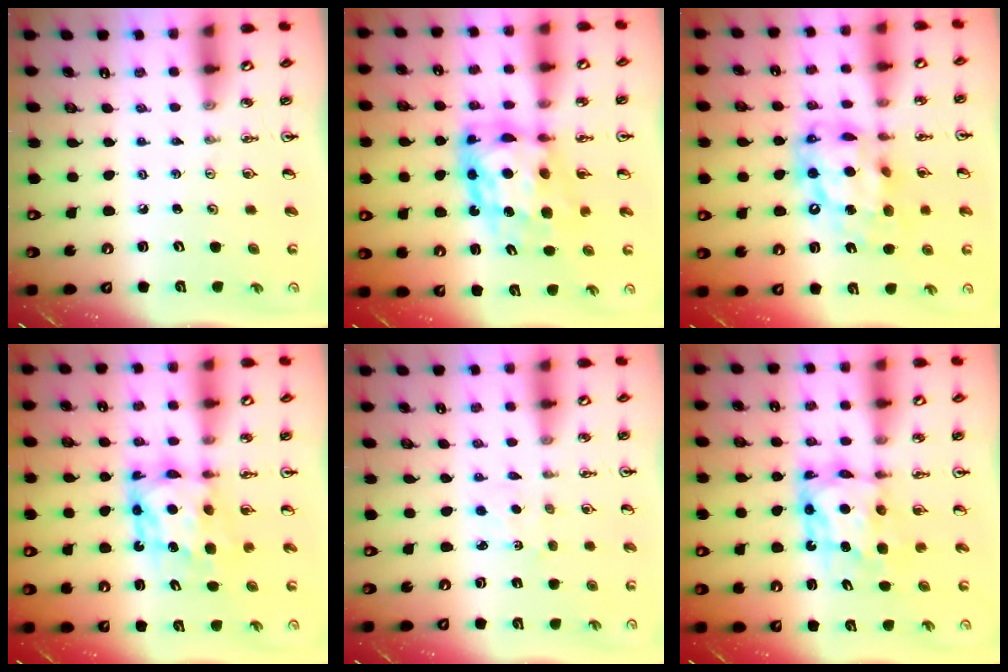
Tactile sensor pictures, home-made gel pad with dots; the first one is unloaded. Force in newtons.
{"total": 12.5, "press": 12.4, "slide": 1.3}
{"total": 16.3, "press": 16.2, "slide": 1.2}
{"total": 8.1, "press": 8.1, "slide": 0.8}
{"total": 1.4, "press": 1.4, "slide": 0.2}
{"total": 7.3, "press": 7.2, "slide": 1.2}